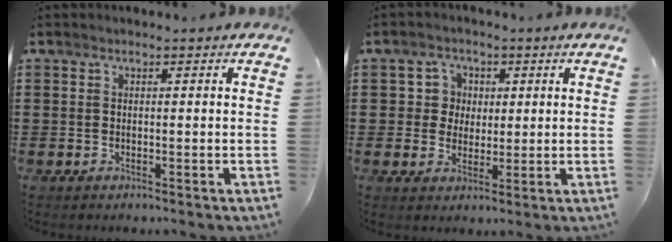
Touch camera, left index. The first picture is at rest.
{"total": 3.9, "force": [0.9, 3.6, 1.0], "torque": [-0.031, 0.009, 0.012]}